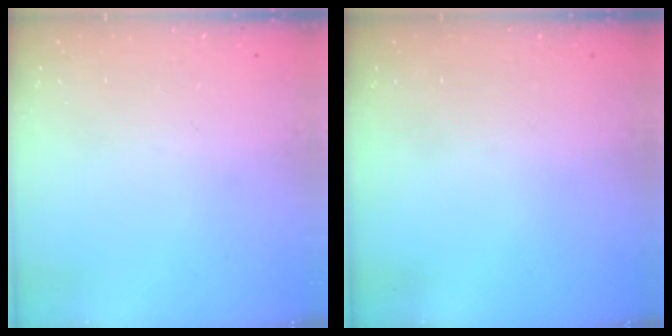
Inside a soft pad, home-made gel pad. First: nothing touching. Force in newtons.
{"total": 0.0}